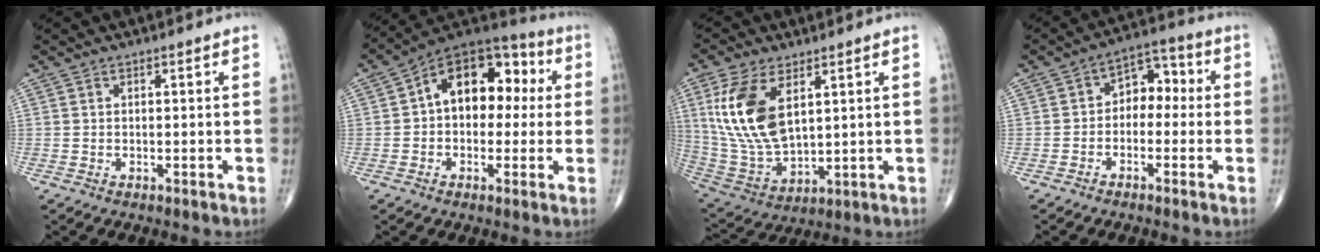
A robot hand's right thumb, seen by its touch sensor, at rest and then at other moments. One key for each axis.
{"total": 15.7, "fx": 2.2, "fy": 10.3, "fz": 11.7, "tx": -0.124, "ty": 0.044, "tz": 0.019}
{"total": 16.1, "fx": 5.2, "fy": 8.4, "fz": 12.6, "tx": -0.255, "ty": -0.020, "tz": 0.115}
{"total": 7.2, "fx": -0.6, "fy": 5.1, "fz": 5.0, "tx": -0.042, "ty": 0.038, "tz": -0.027}